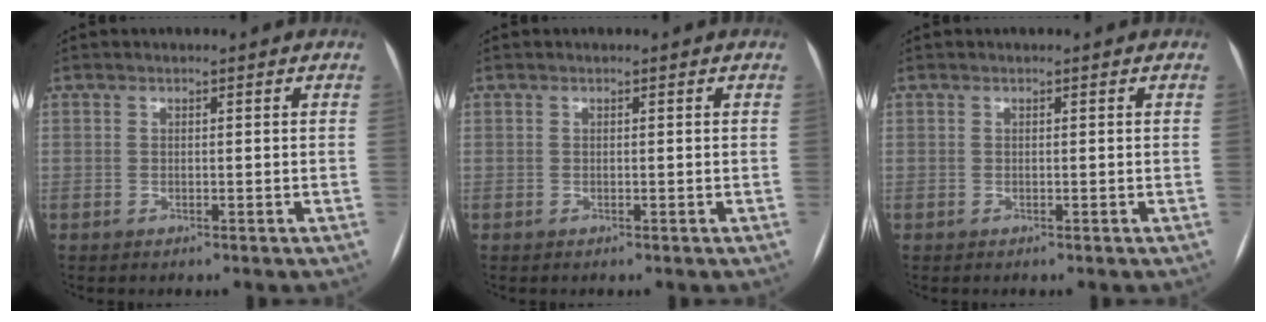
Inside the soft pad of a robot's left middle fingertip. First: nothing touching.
{"total": 0.0}
{"total": 0.0}